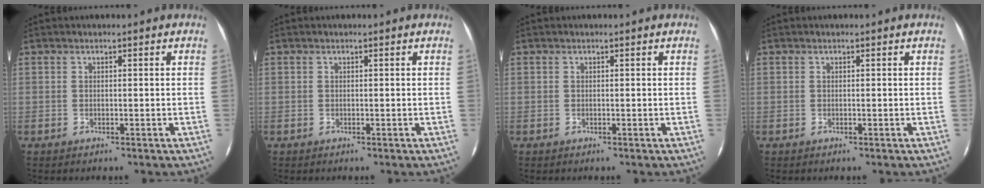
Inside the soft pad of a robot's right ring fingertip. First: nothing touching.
{"total": 0.0}
{"total": 0.0}
{"total": 0.0}